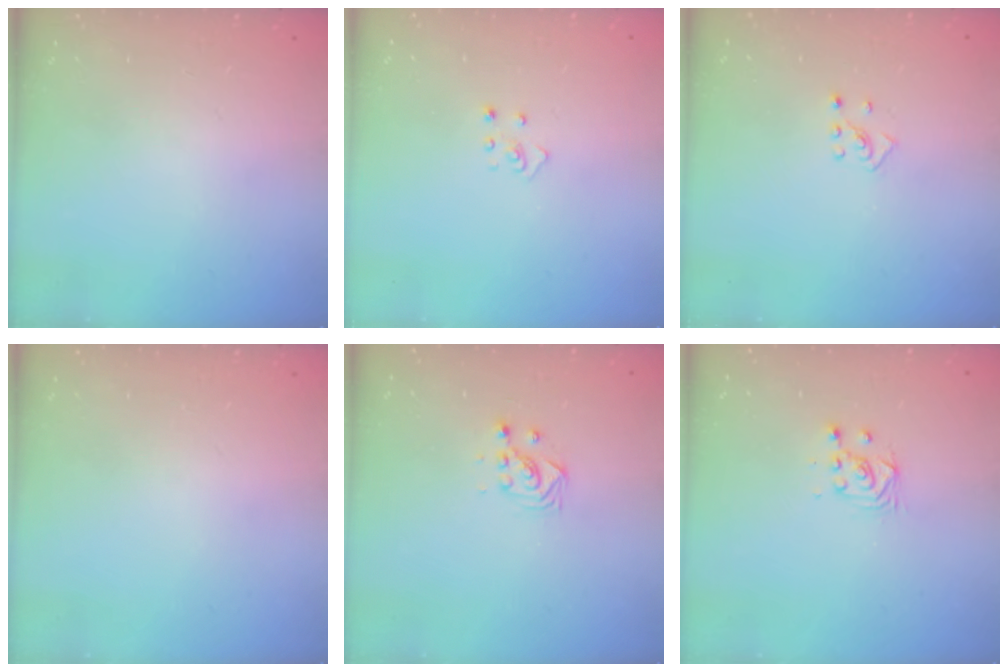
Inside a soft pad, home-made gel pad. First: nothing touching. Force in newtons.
{"total": 2.5, "press": 2.4, "slide": 0.3}
{"total": 2.7, "press": 2.6, "slide": 0.9}
{"total": 0.0}
{"total": 2.9, "press": 2.9, "slide": 0.4}
{"total": 4.1, "press": 4.0, "slide": 0.7}